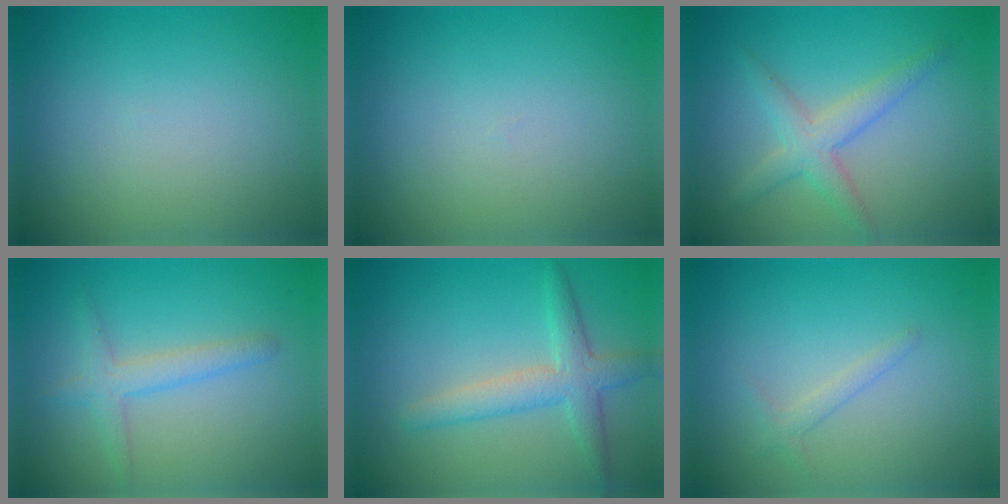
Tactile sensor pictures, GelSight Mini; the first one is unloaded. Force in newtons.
{"total": 0.0}
{"total": 3.1, "press": 3.1, "slide": 0.0}
{"total": 2.4, "press": 2.4, "slide": 0.1}
{"total": 2.8, "press": 2.8, "slide": 0.2}
{"total": 1.0, "press": 1.0, "slide": 0.0}